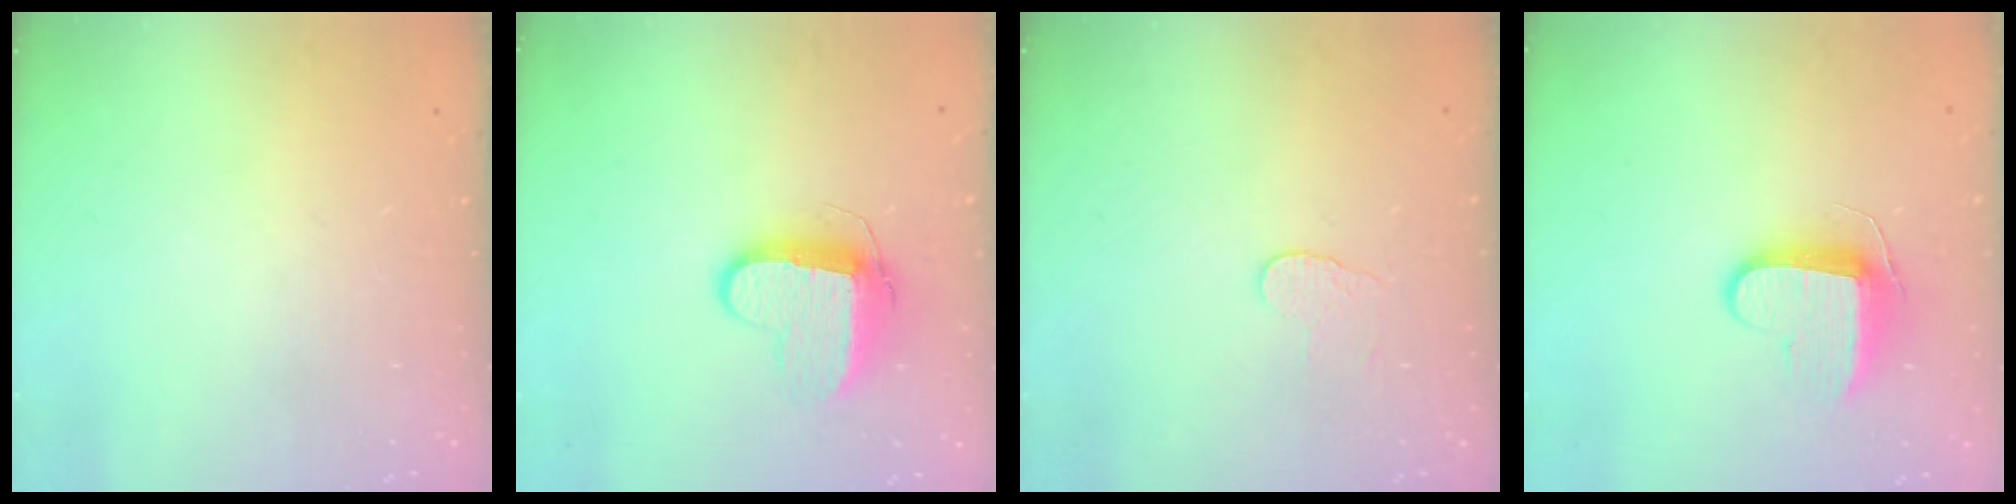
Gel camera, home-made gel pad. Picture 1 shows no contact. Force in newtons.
{"total": 10.4, "press": 10.4, "slide": 0.5}
{"total": 3.1, "press": 3.1, "slide": 0.3}
{"total": 10.5, "press": 10.4, "slide": 1.2}